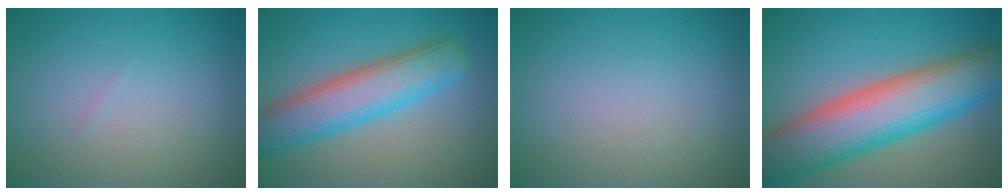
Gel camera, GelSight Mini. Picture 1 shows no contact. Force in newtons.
{"total": 7.0, "press": 7.0, "slide": 0.2}
{"total": 0.0}
{"total": 12.2, "press": 12.1, "slide": 0.6}